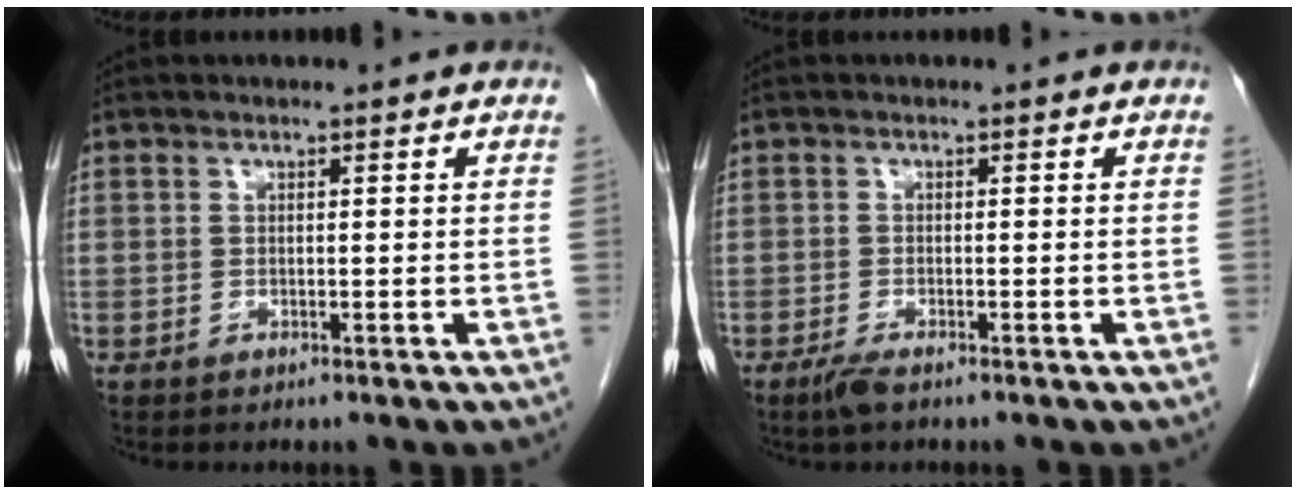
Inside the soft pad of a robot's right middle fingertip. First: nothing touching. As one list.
[{"total": 2.0, "force": [-1.4, 0.3, 1.4], "torque": [-0.029, -0.006, -0.023]}]